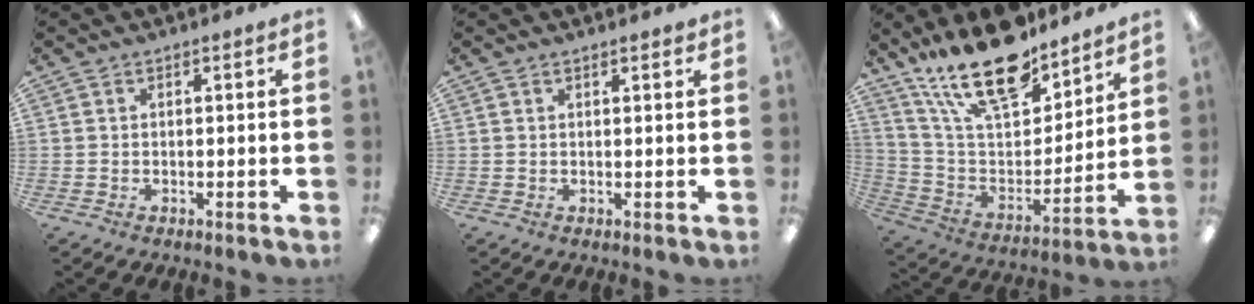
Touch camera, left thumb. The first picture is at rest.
{"total": 0.9, "force": [0.8, 0.1, 0.4], "torque": [-0.001, -0.003, 0.013]}
{"total": 21.0, "force": [16.0, 7.9, 11.1], "torque": [-0.210, -0.091, 0.284]}